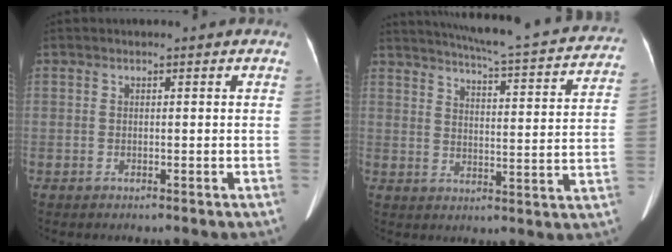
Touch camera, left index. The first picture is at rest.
{"total": 24.4, "force": [22.1, 2.6, 10.2], "torque": [-0.152, -0.038, 0.265]}